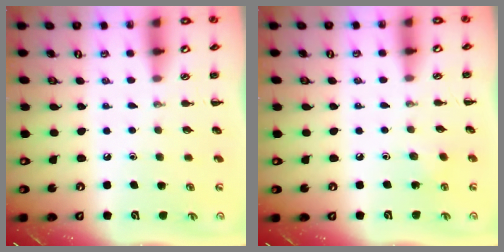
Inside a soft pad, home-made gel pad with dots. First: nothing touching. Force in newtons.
{"total": 2.4, "press": 2.3, "slide": 0.8}